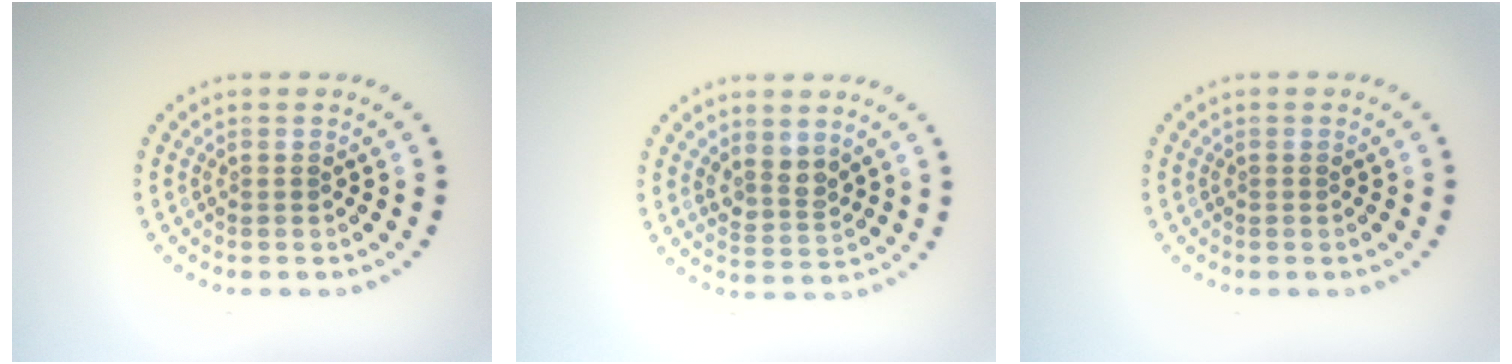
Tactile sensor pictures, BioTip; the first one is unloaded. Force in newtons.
{"total": 2.2, "press": 1.8, "slide": 1.1}
{"total": 0.0}